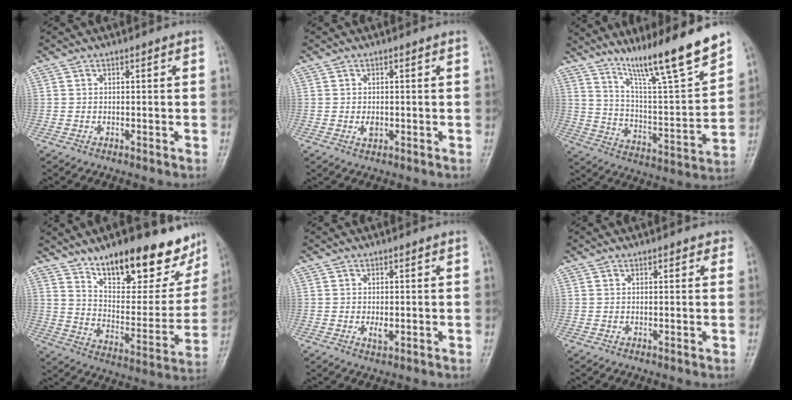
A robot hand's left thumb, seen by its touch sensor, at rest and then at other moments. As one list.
[{"total": 1.6, "force": [0.1, 0.9, 1.3], "torque": [-0.020, -0.003, 0.004]}, {"total": 17.7, "force": [13.6, 1.0, 11.3], "torque": [-0.162, -0.080, 0.234]}, {"total": 22.1, "force": [15.9, 8.6, 12.7], "torque": [-0.127, -0.086, 0.246]}, {"total": 1.9, "force": [0.0, 0.8, 1.7], "torque": [-0.031, -0.005, 0.004]}, {"total": 1.6, "force": [1.2, 0.8, 0.8], "torque": [0.002, -0.002, 0.008]}]